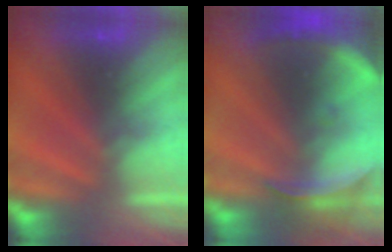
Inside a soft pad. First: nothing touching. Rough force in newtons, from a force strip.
{"total": 9.6}